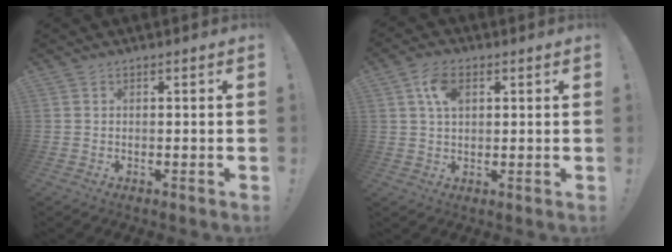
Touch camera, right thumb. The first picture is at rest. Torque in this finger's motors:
{"motor_torque": [0.85, 1.32, -0.21, -0.11, 0.01]}